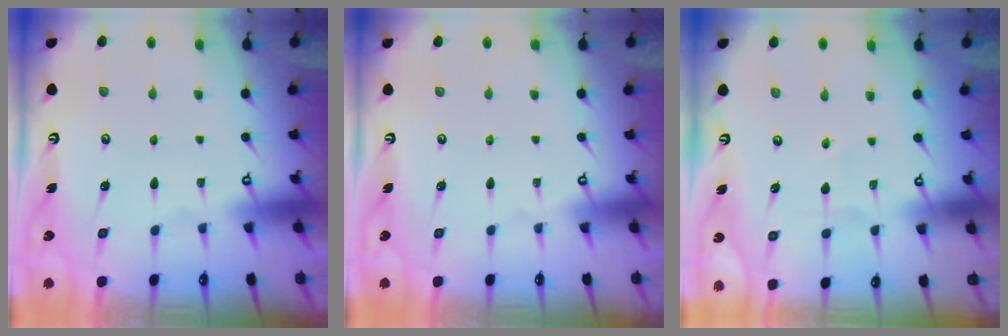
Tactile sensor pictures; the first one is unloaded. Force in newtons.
{"total": 0.0}
{"total": 2.0, "press": 1.8, "slide": 0.9}